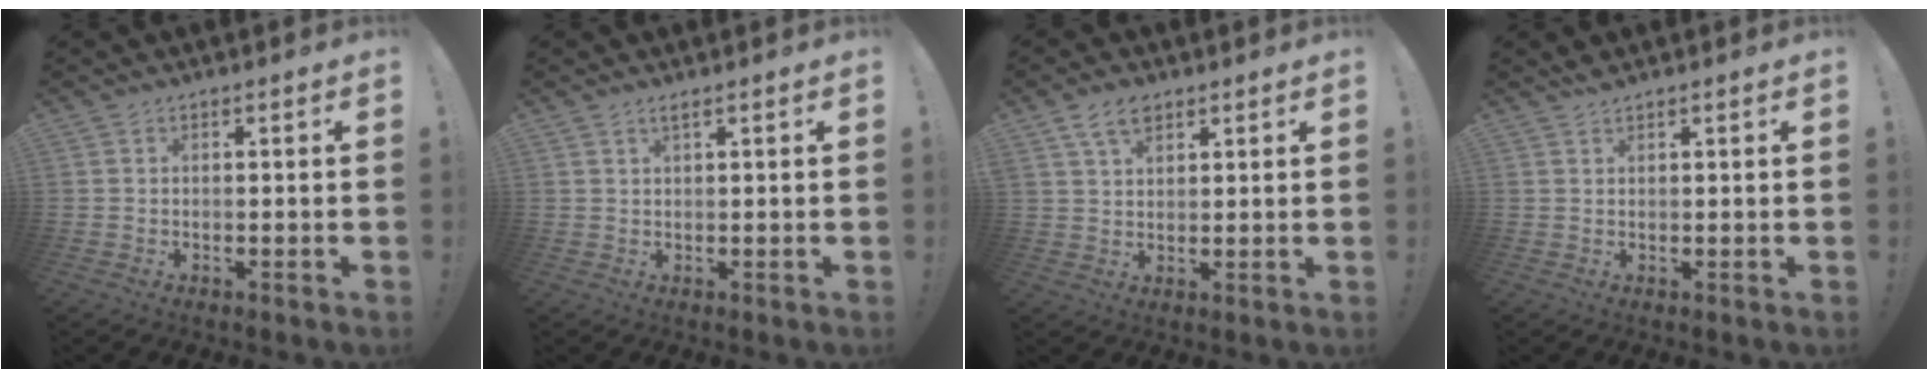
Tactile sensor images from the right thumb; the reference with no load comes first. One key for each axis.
{"total": 1.5, "fx": 1.1, "fy": 0.1, "fz": 1.0, "tx": -0.021, "ty": -0.001, "tz": 0.020}
{"total": 6.1, "fx": 3.9, "fy": 3.4, "fz": 3.2, "tx": -0.059, "ty": -0.010, "tz": 0.073}
{"total": 1.4, "fx": 1.4, "fy": 0.1, "fz": 0.3, "tx": 0.000, "ty": -0.007, "tz": 0.024}